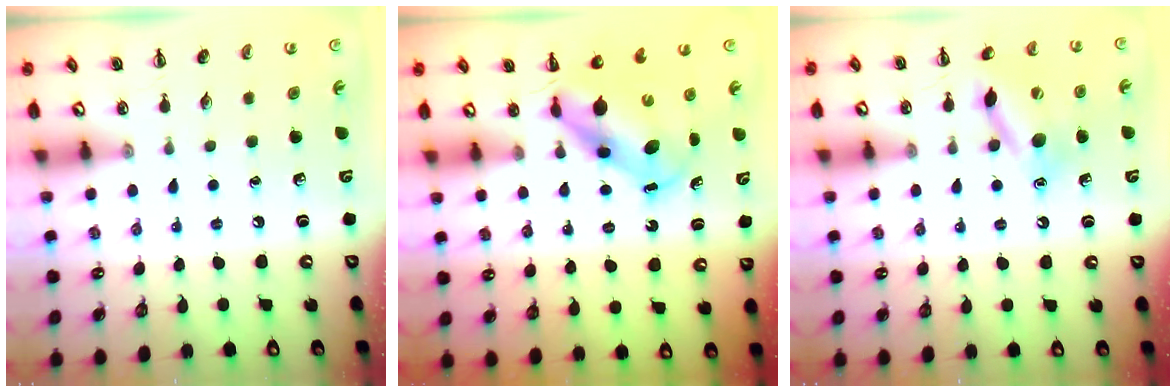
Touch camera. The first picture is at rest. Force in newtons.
{"total": 6.5, "press": 6.3, "slide": 1.4}
{"total": 13.3, "press": 13.1, "slide": 2.3}